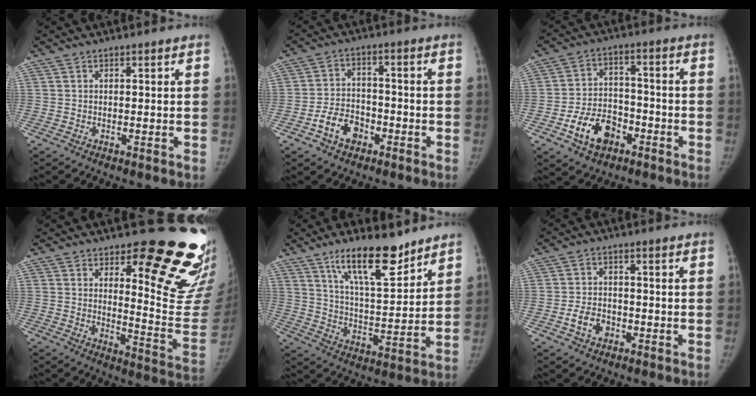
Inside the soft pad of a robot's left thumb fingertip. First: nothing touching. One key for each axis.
{"total": 7.1, "fx": -3.6, "fy": 5.0, "fz": 3.6, "tx": -0.051, "ty": 0.030, "tz": -0.062}
{"total": 10.2, "fx": -5.0, "fy": 6.9, "fz": 5.6, "tx": -0.075, "ty": 0.031, "tz": -0.083}
{"total": 21.8, "fx": 14.0, "fy": 7.0, "fz": 15.1, "tx": -0.139, "ty": -0.121, "tz": 0.176}
{"total": 14.3, "fx": 10.2, "fy": 4.1, "fz": 9.2, "tx": -0.130, "ty": -0.069, "tz": 0.181}
{"total": 4.7, "fx": -2.0, "fy": 3.4, "fz": 2.6, "tx": -0.040, "ty": 0.018, "tz": -0.033}